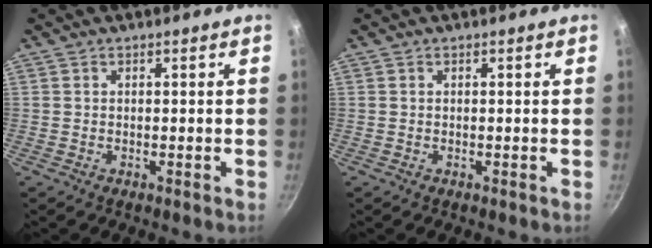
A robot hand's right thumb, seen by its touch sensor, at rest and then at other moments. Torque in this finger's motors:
{"motor_torque": [-0.09, 0.09, 0.02, 0.02, 0.00]}